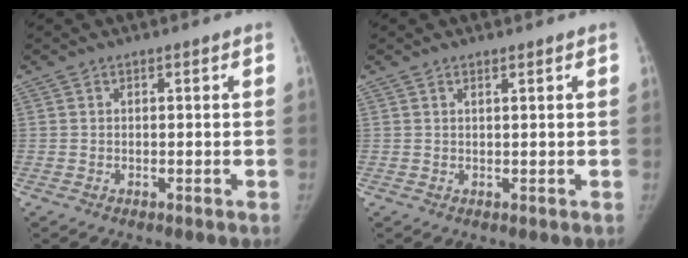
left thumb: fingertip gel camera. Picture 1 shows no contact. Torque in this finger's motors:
{"motor_torque": [-0.09, -0.09, 0.18, 0.80, -0.02]}